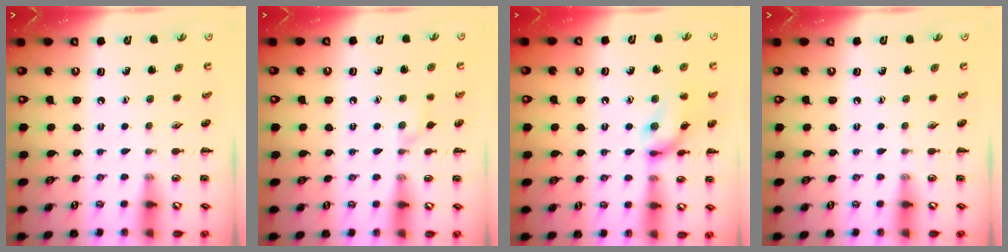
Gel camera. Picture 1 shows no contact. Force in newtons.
{"total": 5.5, "press": 5.1, "slide": 2.1}
{"total": 12.9, "press": 12.8, "slide": 1.2}
{"total": 0.0}